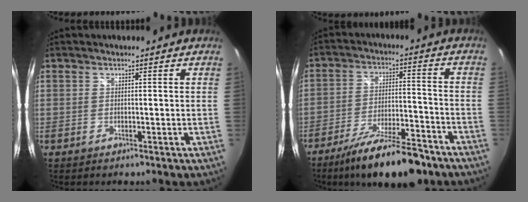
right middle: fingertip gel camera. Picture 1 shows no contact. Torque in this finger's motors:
{"motor_torque": [1.17, -0.97, 0.34, 0.15]}